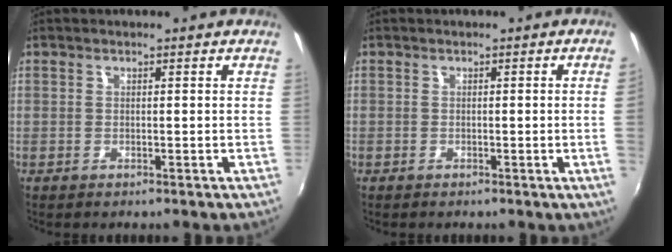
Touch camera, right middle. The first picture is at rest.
{"total": 1.7, "force": [-0.1, -1.0, 1.3], "torque": [-0.017, -0.011, 0.001]}